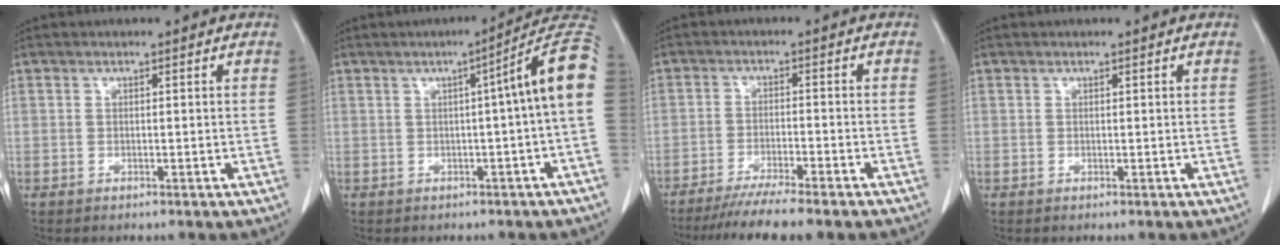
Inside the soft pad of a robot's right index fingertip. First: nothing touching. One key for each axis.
{"total": 8.6, "fx": 0.4, "fy": -0.9, "fz": 8.5, "tx": -0.097, "ty": 0.026, "tz": -0.005}
{"total": 9.6, "fx": -8.1, "fy": -0.3, "fz": 5.2, "tx": -0.070, "ty": -0.025, "tz": -0.127}
{"total": 0.0}